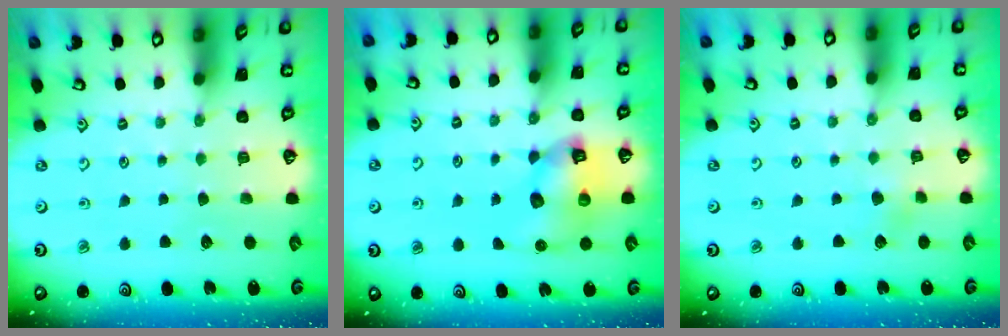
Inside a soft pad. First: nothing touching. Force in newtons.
{"total": 10.6, "press": 10.4, "slide": 1.8}
{"total": 2.2, "press": 2.1, "slide": 0.5}